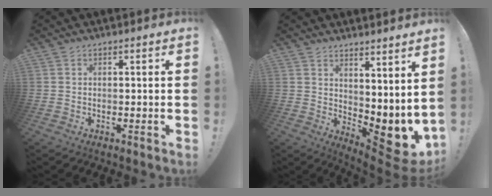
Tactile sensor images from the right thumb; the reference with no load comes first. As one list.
[{"total": 5.8, "force": [1.7, 2.7, 4.9], "torque": [-0.048, -0.049, 0.039]}]